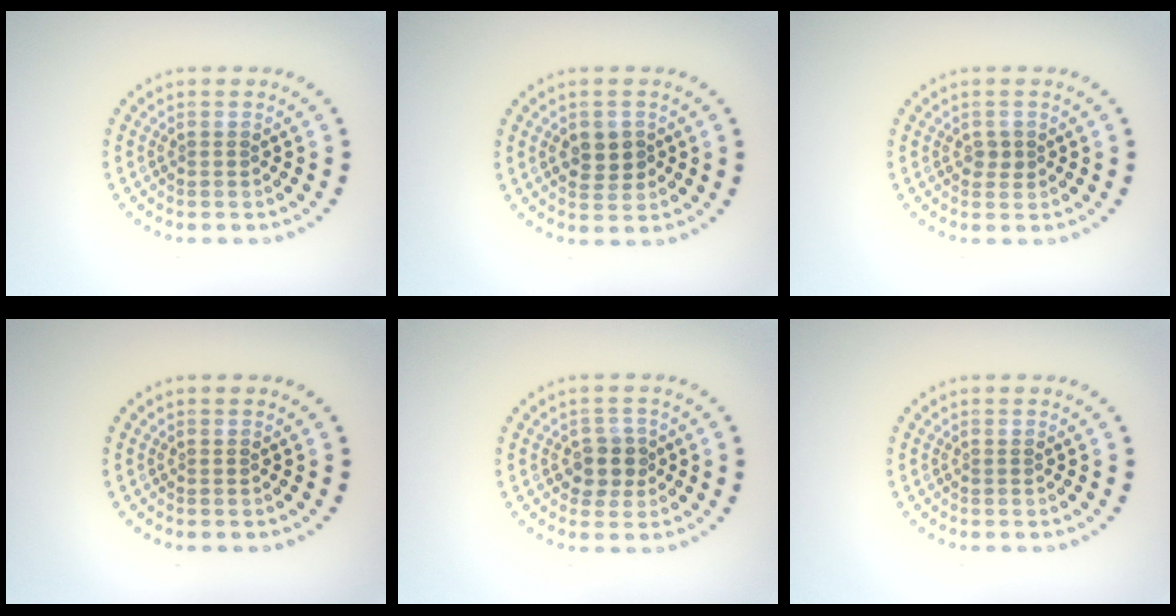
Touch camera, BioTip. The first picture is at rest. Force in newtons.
{"total": 2.8, "press": 2.8, "slide": 0.4}
{"total": 1.1, "press": 1.1, "slide": 0.2}
{"total": 0.0}
{"total": 2.6, "press": 2.4, "slide": 1.0}
{"total": 0.0}